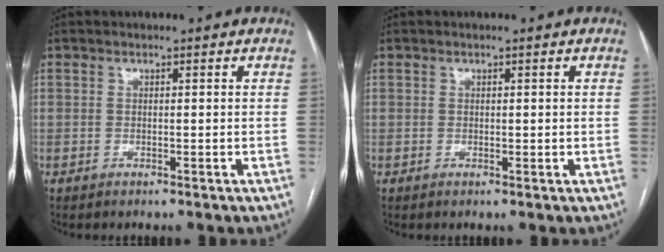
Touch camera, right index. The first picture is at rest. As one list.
[{"total": 0.6, "force": [0.2, 0.3, 0.4], "torque": [-0.007, -0.002, 0.003]}]